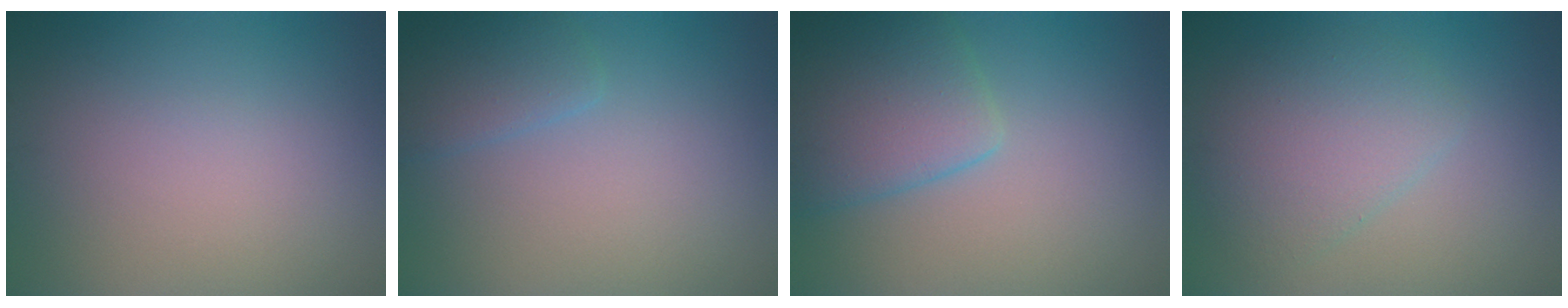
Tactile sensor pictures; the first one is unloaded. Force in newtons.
{"total": 2.3, "press": 2.3, "slide": 0.2}
{"total": 5.7, "press": 5.7, "slide": 0.4}
{"total": 3.9, "press": 3.9, "slide": 0.3}